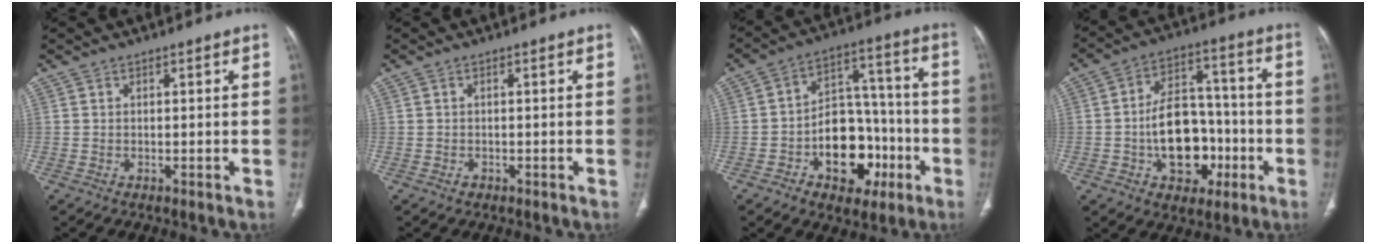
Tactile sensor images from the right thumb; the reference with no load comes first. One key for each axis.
{"total": 0.7, "fx": -0.4, "fy": 0.5, "fz": 0.2, "tx": -0.001, "ty": 0.002, "tz": -0.005}
{"total": 15.9, "fx": -5.6, "fy": 10.7, "fz": 10.3, "tx": -0.104, "ty": 0.057, "tz": -0.080}
{"total": 15.5, "fx": -4.0, "fy": 10.5, "fz": 10.7, "tx": -0.129, "ty": 0.046, "tz": -0.057}